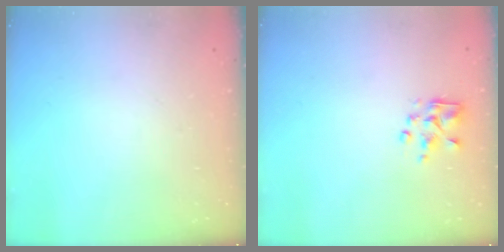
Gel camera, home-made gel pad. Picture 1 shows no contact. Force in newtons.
{"total": 3.2, "press": 3.1, "slide": 0.4}